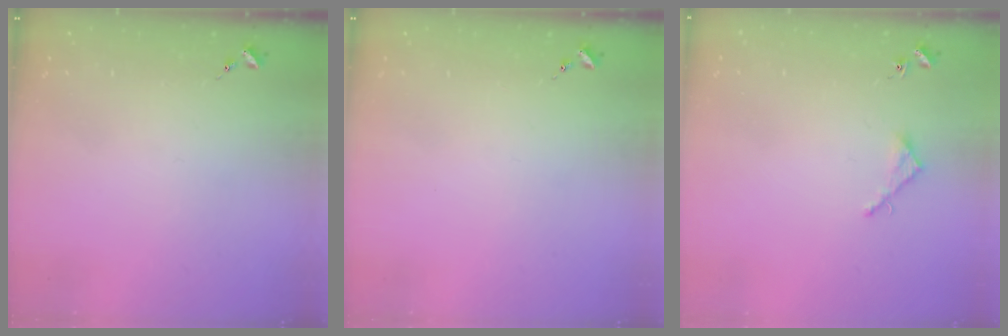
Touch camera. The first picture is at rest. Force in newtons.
{"total": 0.0}
{"total": 3.3, "press": 3.3, "slide": 0.3}